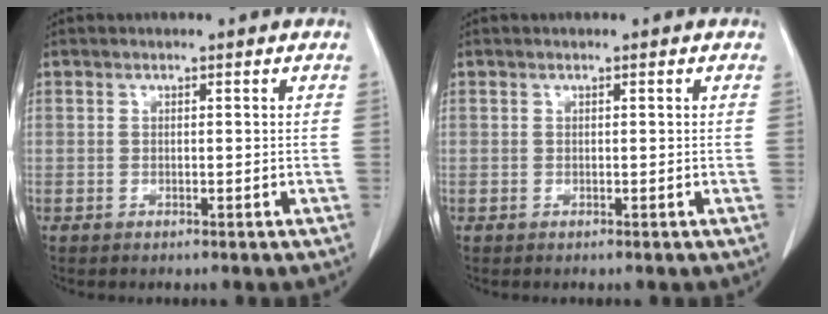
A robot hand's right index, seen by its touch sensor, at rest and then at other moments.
{"total": 0.0}